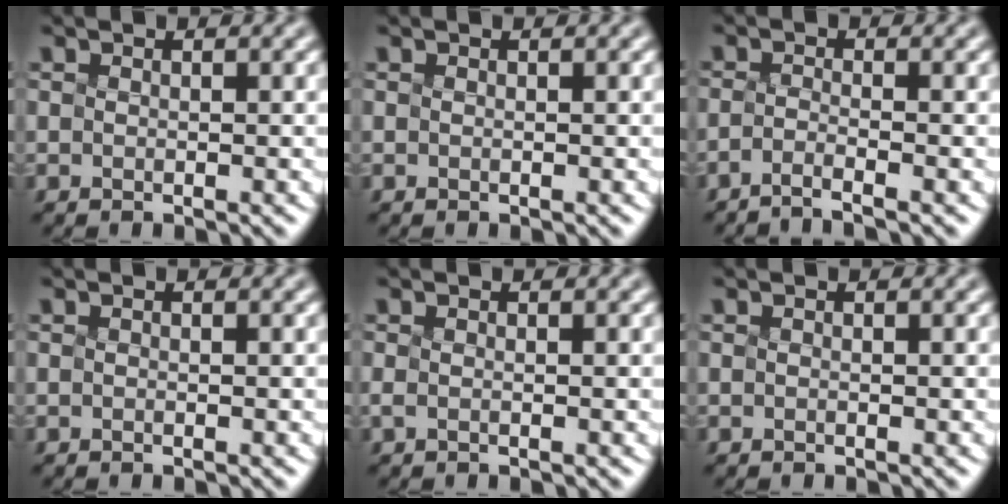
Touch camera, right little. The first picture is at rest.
{"total": 0.0}
{"total": 1.8, "force": [-1.3, 0.2, 1.3], "torque": [-0.014, -0.003, -0.039]}
{"total": 0.0}
{"total": 0.6, "force": [-0.1, 0.2, 0.5], "torque": [-0.011, -0.003, -0.004]}
{"total": 0.0}